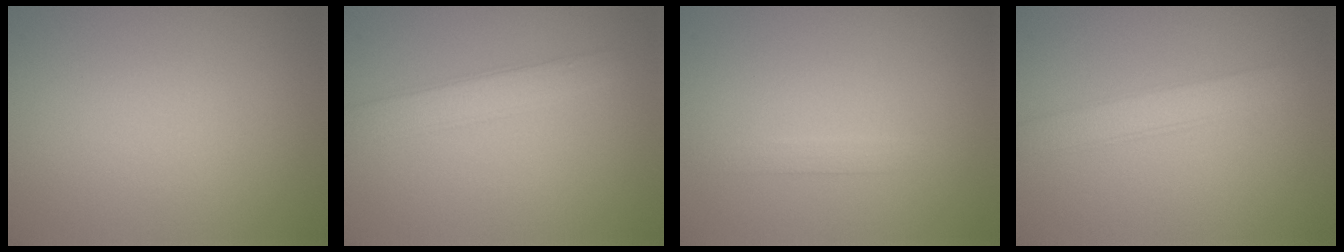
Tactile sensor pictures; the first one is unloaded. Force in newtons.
{"total": 2.7, "press": 2.7, "slide": 0.1}
{"total": 1.1, "press": 1.1, "slide": 0.1}
{"total": 2.5, "press": 2.5, "slide": 0.0}